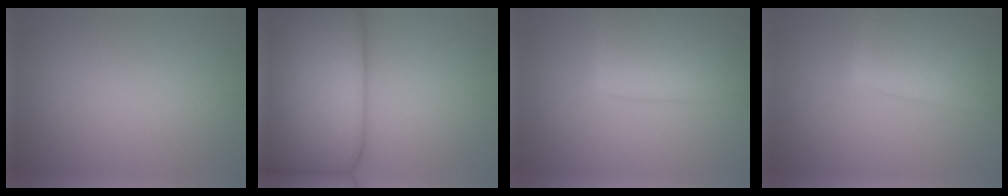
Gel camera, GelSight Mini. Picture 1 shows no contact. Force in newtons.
{"total": 16.4, "press": 16.4, "slide": 1.0}
{"total": 8.6, "press": 8.6, "slide": 0.4}
{"total": 10.8, "press": 10.8, "slide": 0.6}